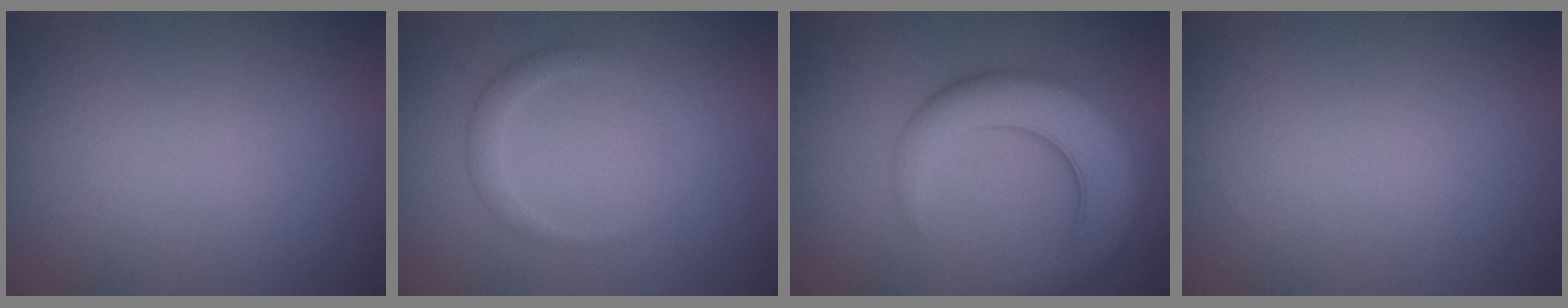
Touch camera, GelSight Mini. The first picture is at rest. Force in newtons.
{"total": 1.8, "press": 1.8, "slide": 0.1}
{"total": 7.3, "press": 7.3, "slide": 0.4}
{"total": 0.0}